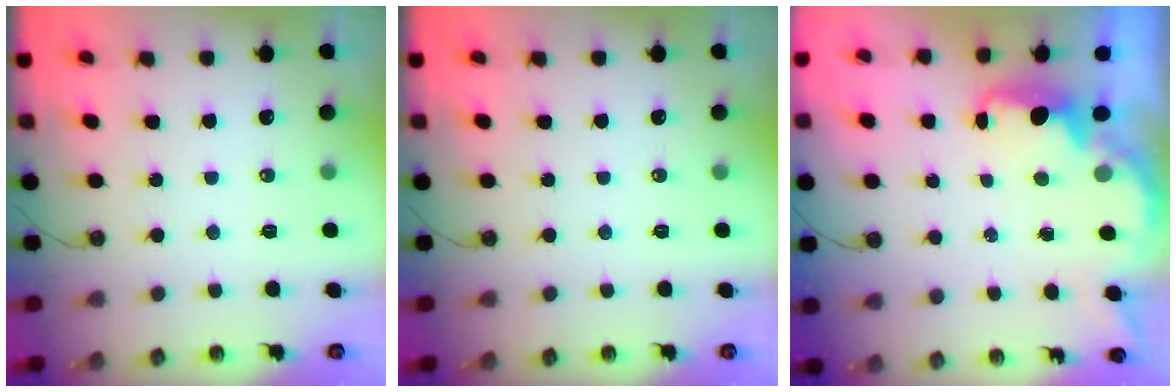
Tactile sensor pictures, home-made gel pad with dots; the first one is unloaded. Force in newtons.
{"total": 0.0}
{"total": 2.3, "press": 2.2, "slide": 0.8}